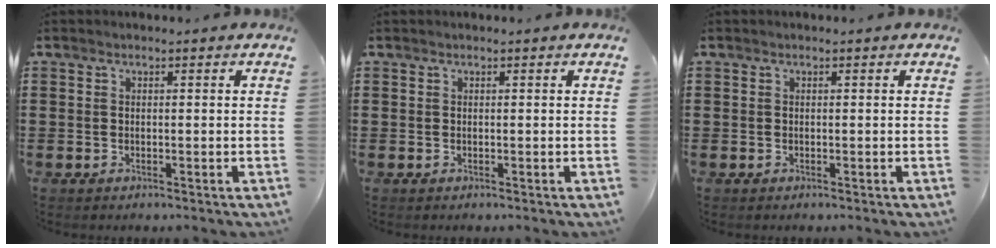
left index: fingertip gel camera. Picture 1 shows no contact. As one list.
[{"total": 0.0}, {"total": 0.0}]